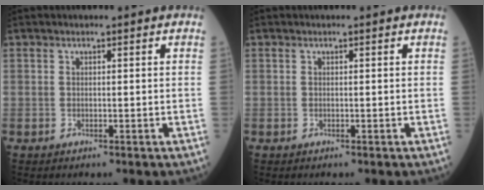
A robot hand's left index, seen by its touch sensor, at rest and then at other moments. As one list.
[{"total": 0.0}]